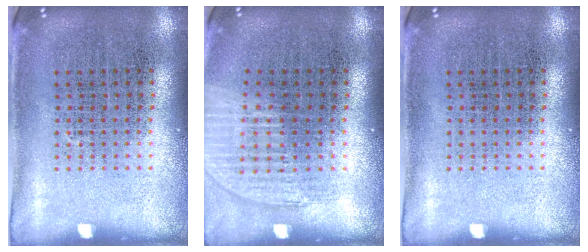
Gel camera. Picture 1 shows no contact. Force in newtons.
{"total": 1.2, "press": 1.1, "slide": 0.4}
{"total": 0.0}